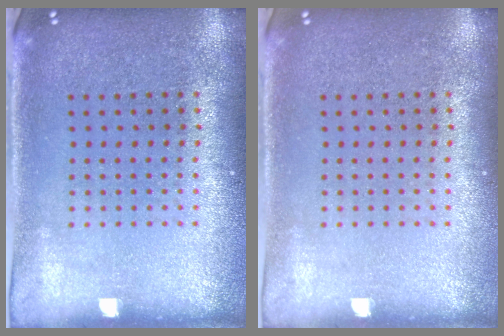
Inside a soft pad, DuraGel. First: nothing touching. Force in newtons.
{"total": 0.0}